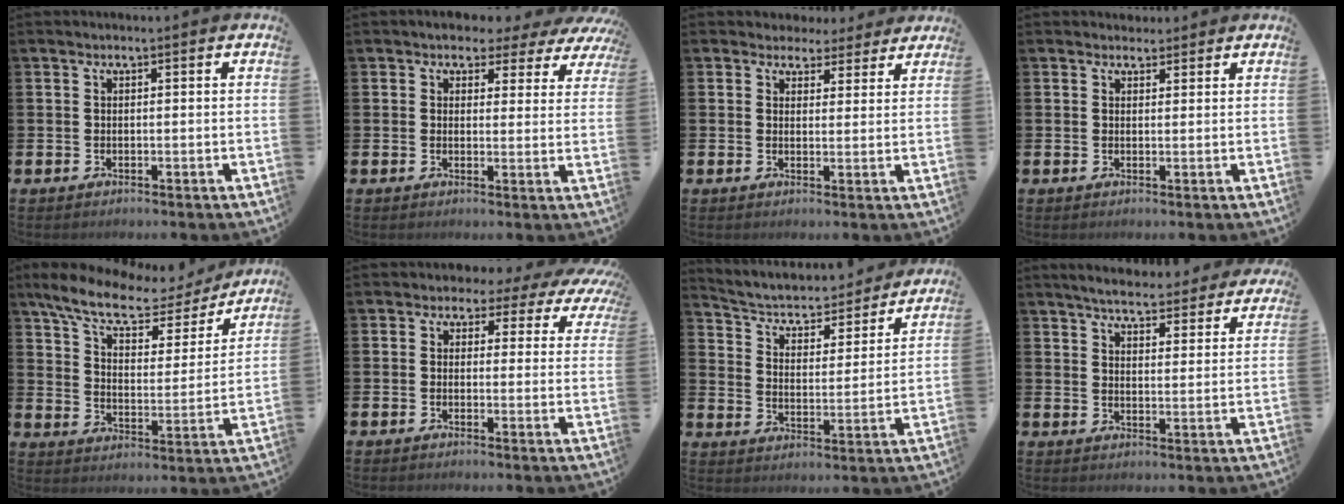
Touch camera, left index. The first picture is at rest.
{"total": 2.9, "force": [2.1, 1.9, 0.5], "torque": [-0.010, -0.019, 0.027]}
{"total": 3.6, "force": [3.0, 2.0, 0.0], "torque": [-0.001, -0.018, 0.050]}
{"total": 2.0, "force": [1.8, 0.8, 0.0], "torque": [0.018, -0.008, 0.030]}
{"total": 9.6, "force": [8.1, 2.9, 4.3], "torque": [-0.105, -0.049, 0.133]}
{"total": 1.9, "force": [0.7, 1.7, 0.5], "torque": [-0.016, -0.008, 0.002]}
{"total": 4.8, "force": [4.3, 1.7, 1.4], "torque": [-0.053, -0.038, 0.065]}
{"total": 5.3, "force": [5.1, 0.7, 0.9], "torque": [-0.023, -0.040, 0.085]}